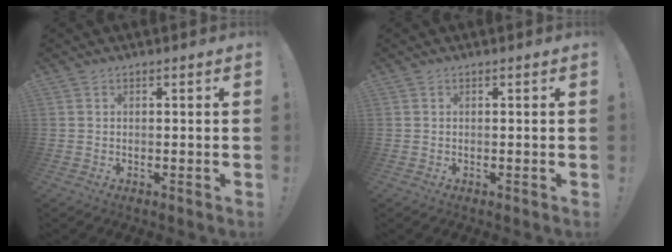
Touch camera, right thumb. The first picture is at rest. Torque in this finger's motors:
{"motor_torque": [0.00, 0.00, 0.02, -0.02, 0.00]}